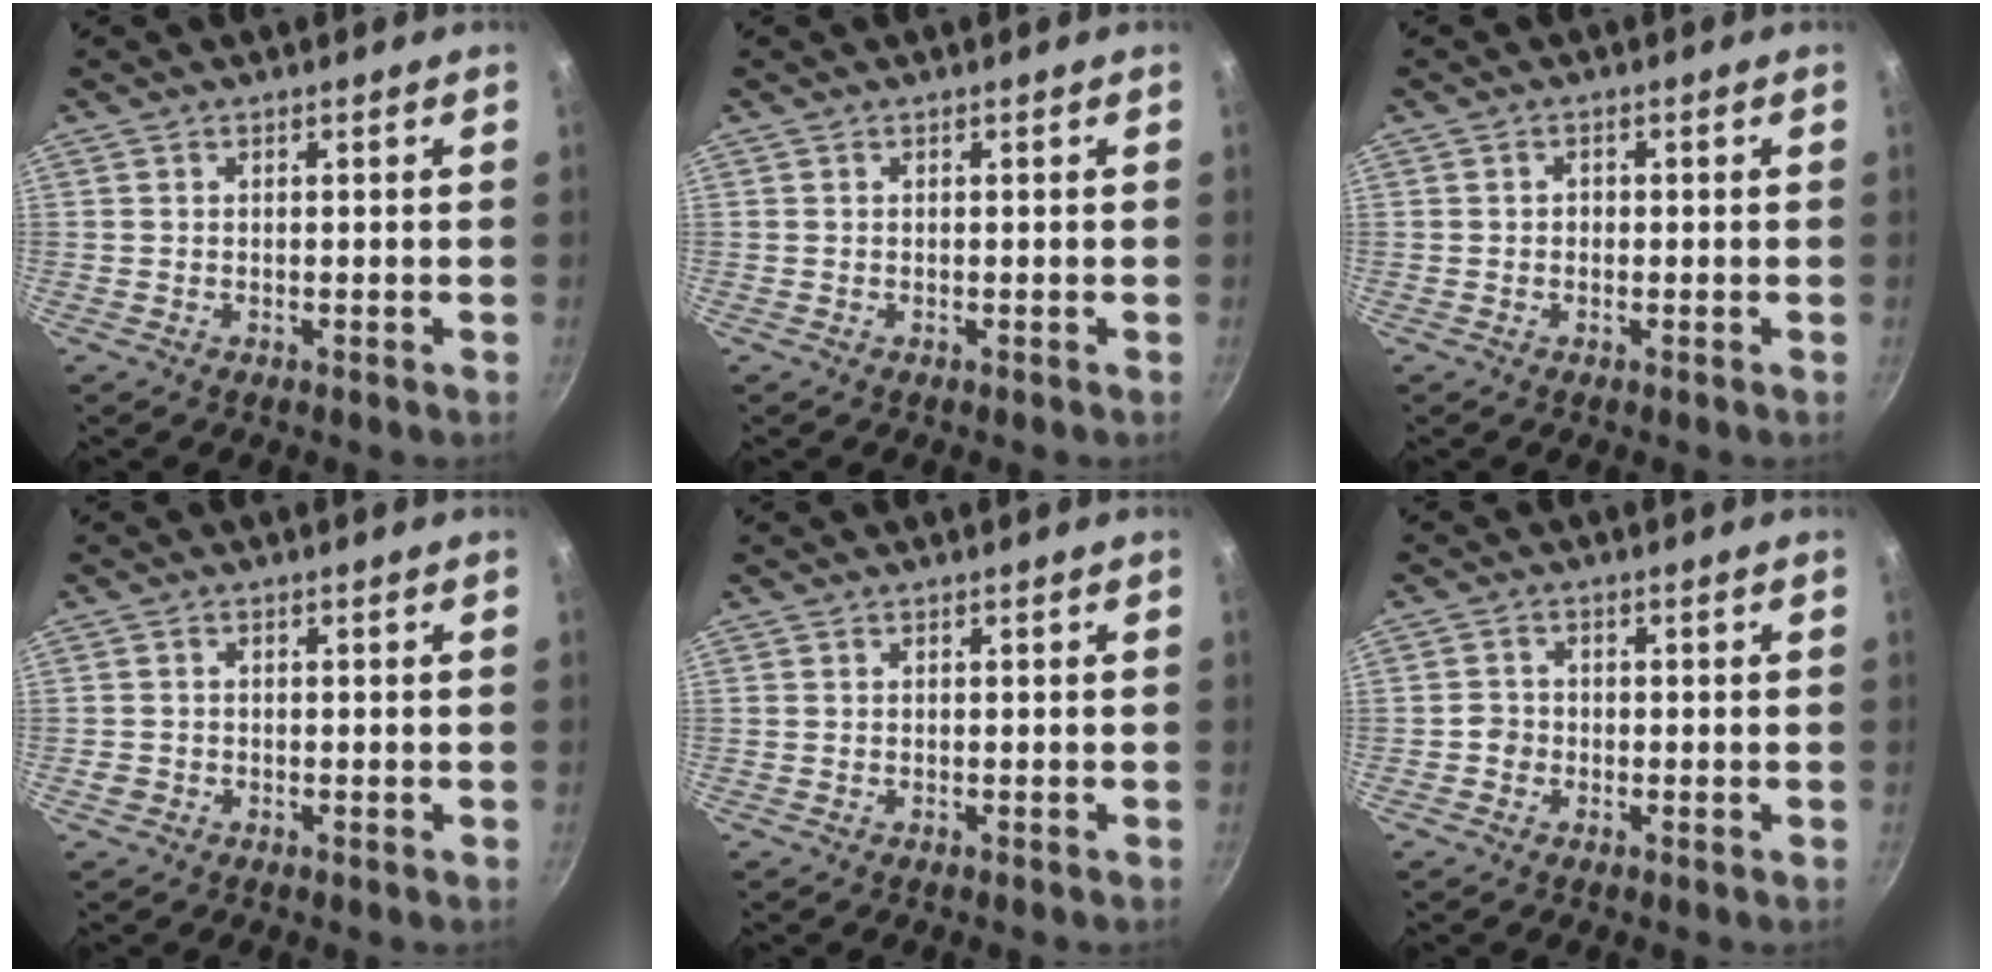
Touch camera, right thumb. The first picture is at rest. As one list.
[{"total": 0.0}, {"total": 1.2, "force": [0.0, 1.0, 0.6], "torque": [-0.009, 0.005, -0.002]}, {"total": 1.3, "force": [-0.4, 1.2, 0.5], "torque": [-0.008, 0.003, -0.008]}, {"total": 0.0}, {"total": 2.1, "force": [-0.7, 1.9, 0.5], "torque": [0.002, 0.007, -0.016]}]